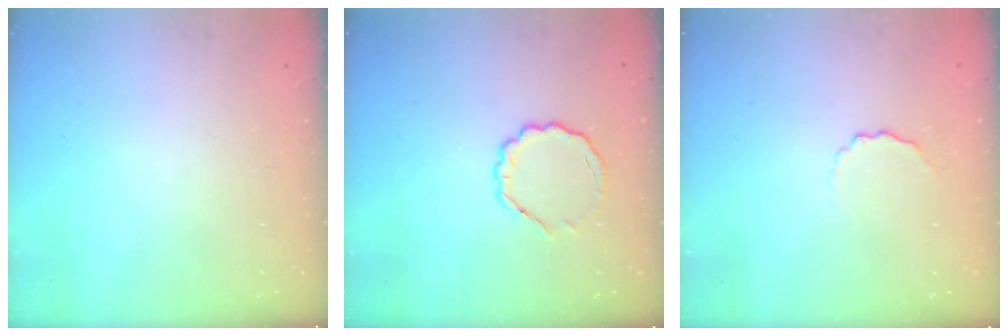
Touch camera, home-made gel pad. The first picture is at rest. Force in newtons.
{"total": 6.2, "press": 6.1, "slide": 1.4}
{"total": 3.7, "press": 3.6, "slide": 0.8}